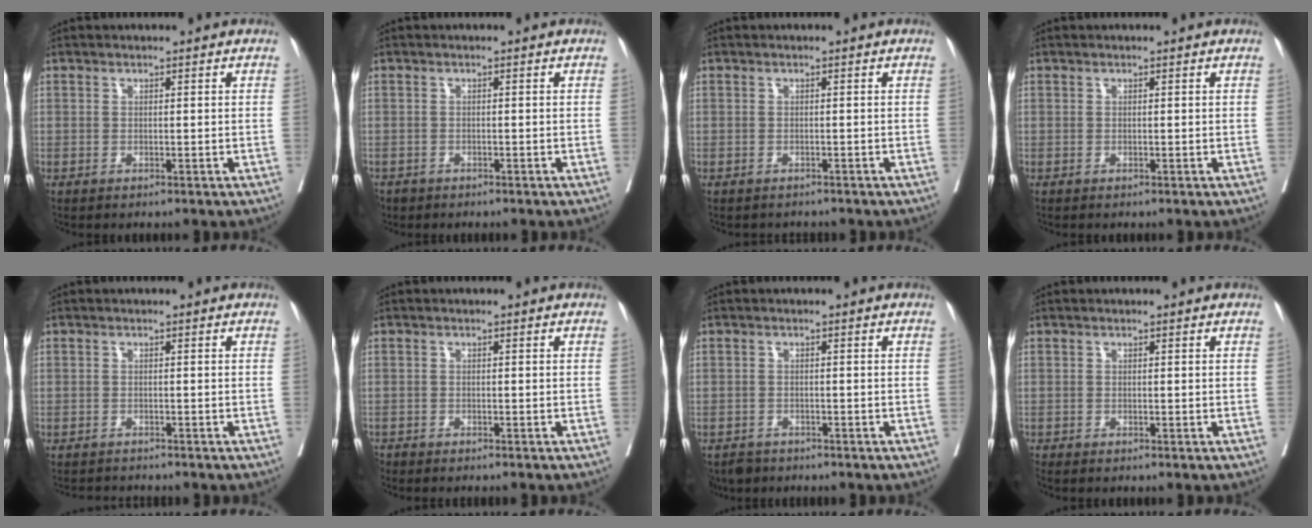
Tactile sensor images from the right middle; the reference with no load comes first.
{"total": 2.5, "force": [-2.0, 1.5, 0.3], "torque": [-0.010, -0.001, -0.034]}
{"total": 2.0, "force": [-1.8, 0.8, 0.1], "torque": [-0.008, -0.003, -0.026]}
{"total": 0.0}
{"total": 3.3, "force": [-3.3, 0.4, 0.4], "torque": [-0.002, -0.010, -0.050]}
{"total": 2.4, "force": [-2.3, 0.2, 0.4], "torque": [-0.004, -0.004, -0.036]}
{"total": 3.6, "force": [-3.2, 1.7, 0.0], "torque": [0.006, -0.002, -0.054]}
{"total": 0.7, "force": [-0.7, -0.1, 0.0], "torque": [-0.005, -0.003, -0.017]}